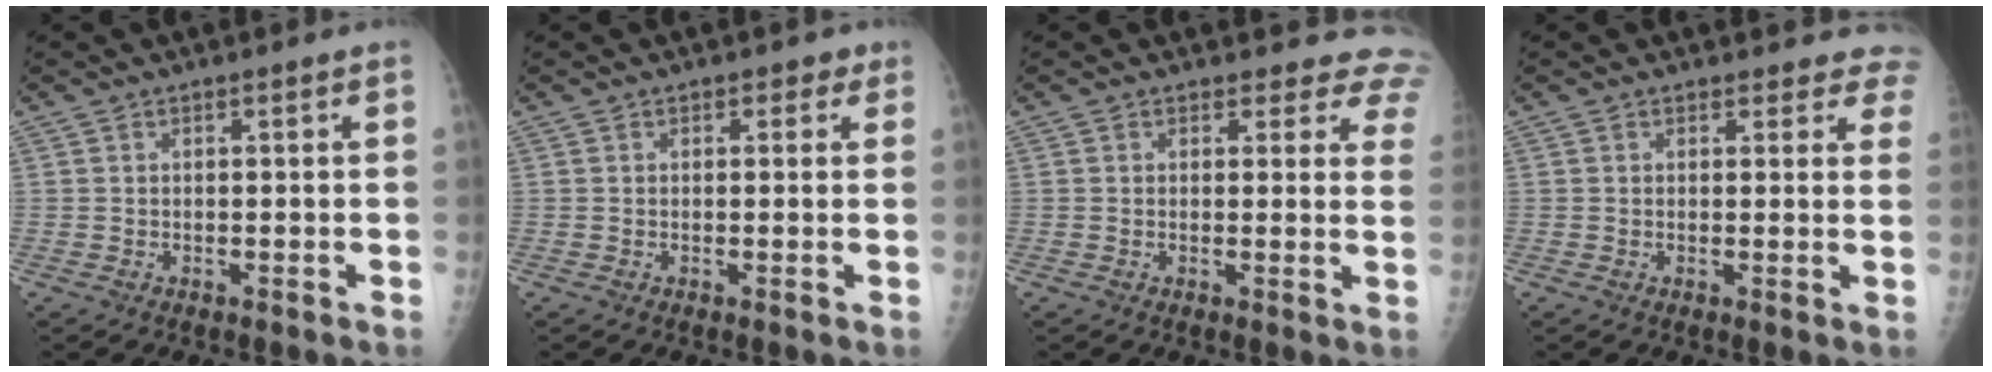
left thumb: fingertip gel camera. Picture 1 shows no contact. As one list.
[{"total": 1.8, "force": [0.9, 1.2, 0.9], "torque": [0.007, 0.001, 0.004]}, {"total": 8.9, "force": [7.9, 4.1, 1.2], "torque": [0.041, -0.033, 0.049]}, {"total": 6.4, "force": [5.8, 2.7, 0.3], "torque": [0.050, -0.021, 0.032]}]